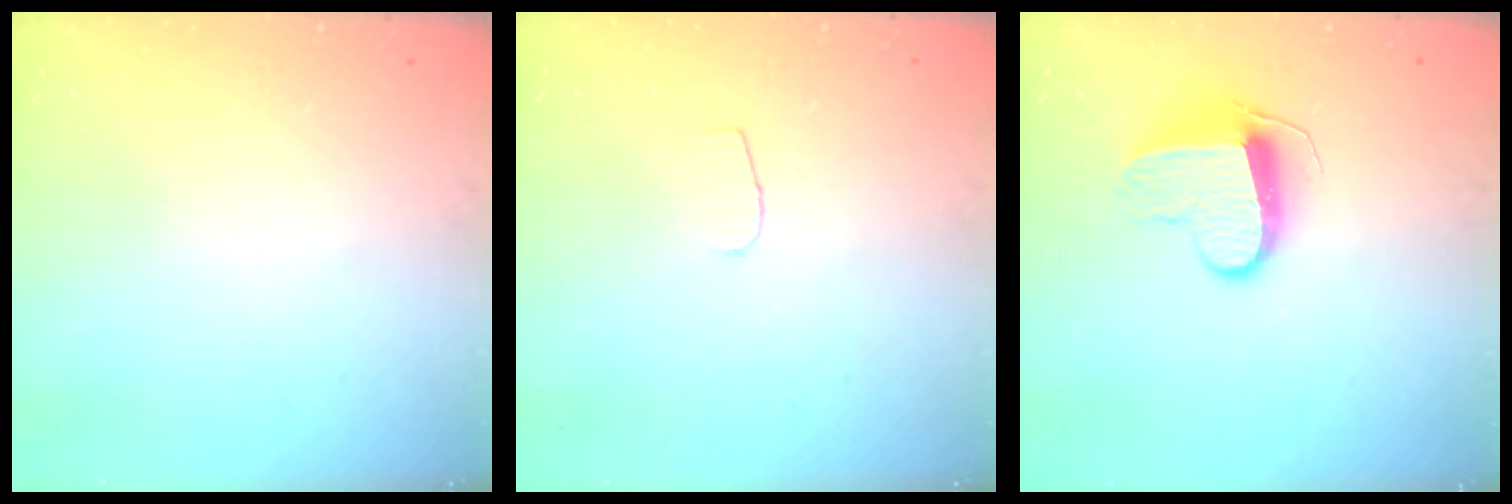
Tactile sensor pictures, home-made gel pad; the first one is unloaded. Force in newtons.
{"total": 3.6, "press": 3.5, "slide": 0.4}
{"total": 9.8, "press": 9.8, "slide": 0.4}